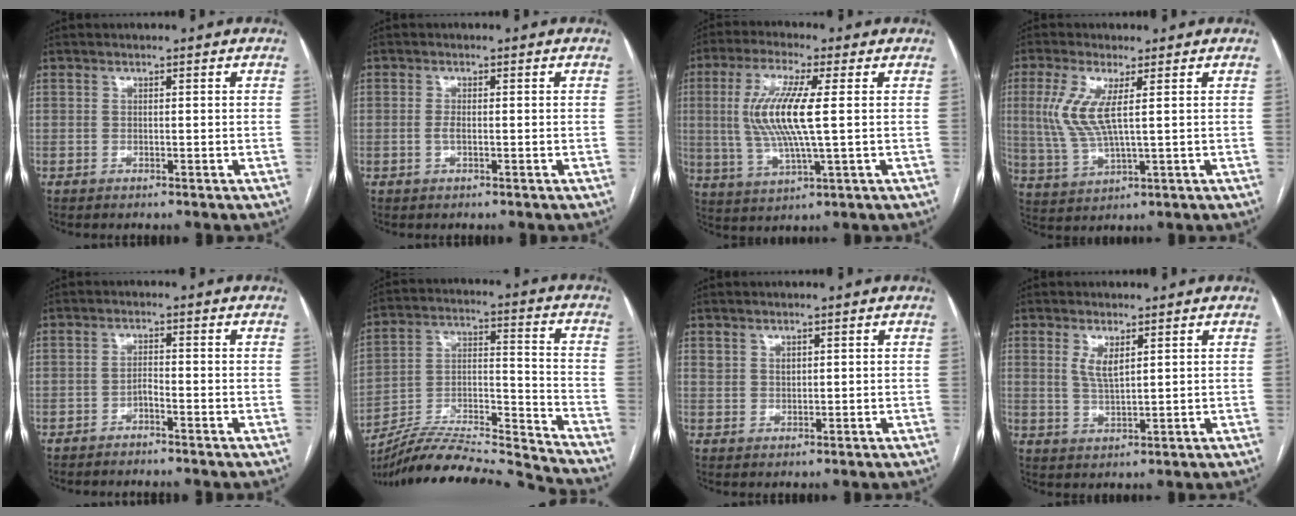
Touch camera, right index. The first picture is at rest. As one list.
[{"total": 1.0, "force": [-0.1, 0.2, 1.0], "torque": [-0.024, 0.001, -0.005]}, {"total": 11.5, "force": [1.2, 1.2, 11.4], "torque": [-0.242, 0.001, 0.023]}, {"total": 7.7, "force": [1.8, 1.6, 7.3], "torque": [-0.180, -0.001, 0.039]}, {"total": 2.4, "force": [-2.0, 0.0, 1.3], "torque": [-0.016, 0.002, -0.034]}, {"total": 21.9, "force": [-20.7, -0.3, 7.0], "torque": [-0.144, 0.009, -0.340]}, {"total": 1.7, "force": [1.4, 0.9, 0.2], "torque": [-0.008, 0.006, 0.026]}, {"total": 3.4, "force": [1.6, 0.8, 2.9], "torque": [-0.061, -0.007, 0.036]}]